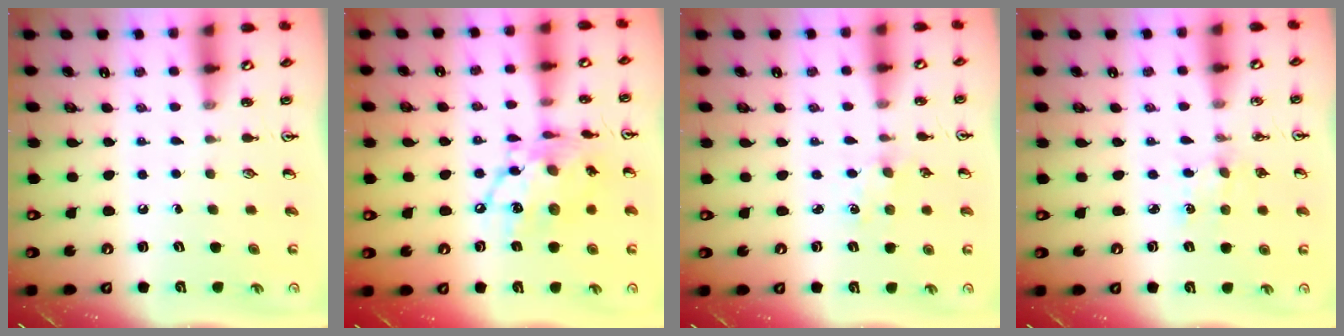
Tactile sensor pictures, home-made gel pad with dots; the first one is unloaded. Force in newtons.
{"total": 16.0, "press": 15.9, "slide": 1.4}
{"total": 1.1, "press": 1.1, "slide": 0.2}
{"total": 3.3, "press": 3.3, "slide": 0.5}